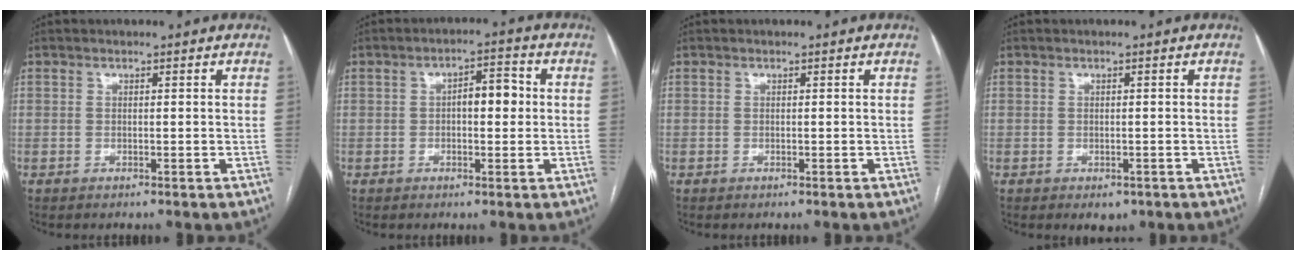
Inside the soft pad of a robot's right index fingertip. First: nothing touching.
{"total": 4.7, "force": [0.2, 1.9, 4.3], "torque": [-0.062, 0.018, 0.002]}
{"total": 0.0}
{"total": 2.2, "force": [-1.1, 1.4, 1.2], "torque": [-0.007, 0.000, -0.005]}